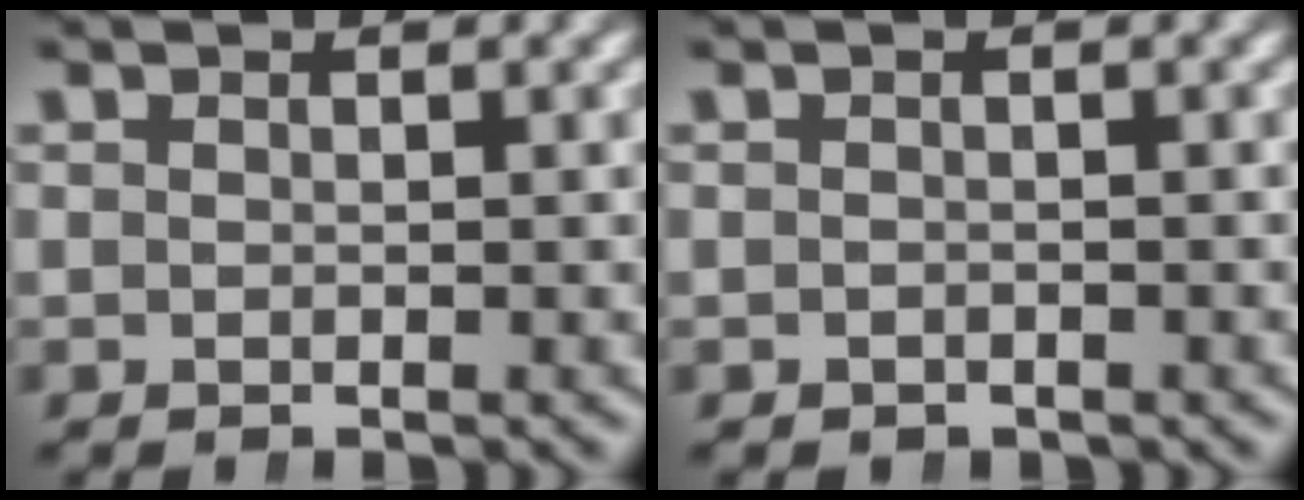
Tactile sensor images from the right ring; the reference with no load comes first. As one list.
[{"total": 0.9, "force": [-0.7, 0.5, -0.3], "torque": [0.008, -0.009, -0.006]}]